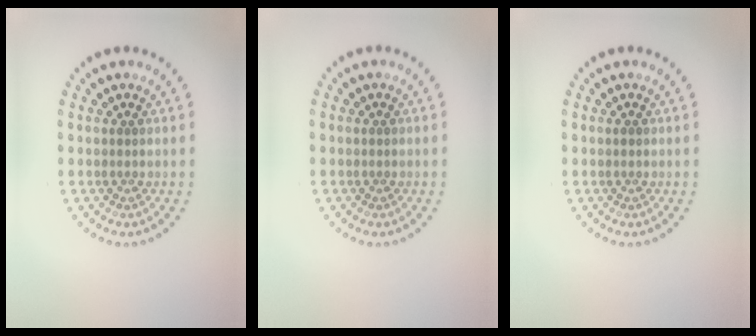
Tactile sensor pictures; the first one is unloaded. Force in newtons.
{"total": 0.0}
{"total": 0.5, "press": 0.5, "slide": 0.1}